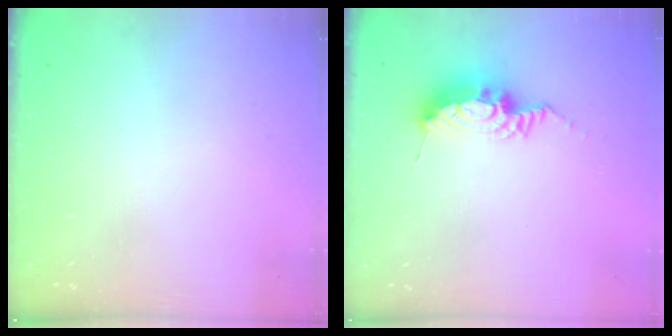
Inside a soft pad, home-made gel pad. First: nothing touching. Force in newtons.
{"total": 9.1, "press": 9.1, "slide": 1.1}